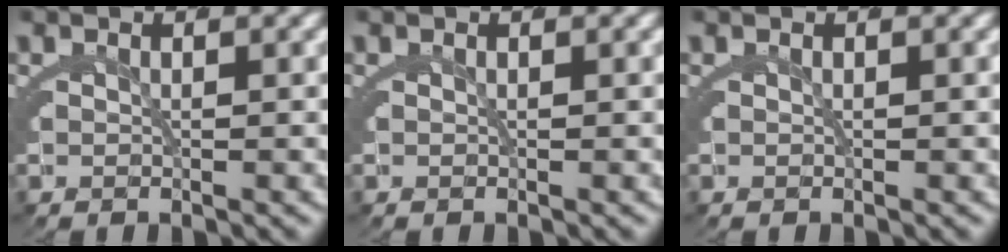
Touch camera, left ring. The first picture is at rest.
{"total": 0.0}
{"total": 0.0}